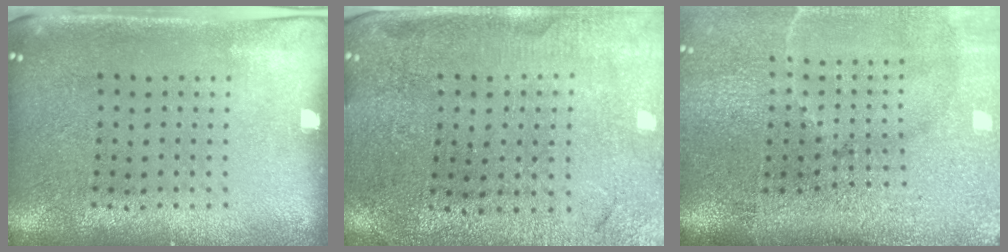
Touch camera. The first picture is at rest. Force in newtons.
{"total": 0.5, "press": 0.5, "slide": 0.2}
{"total": 5.1, "press": 4.1, "slide": 3.0}